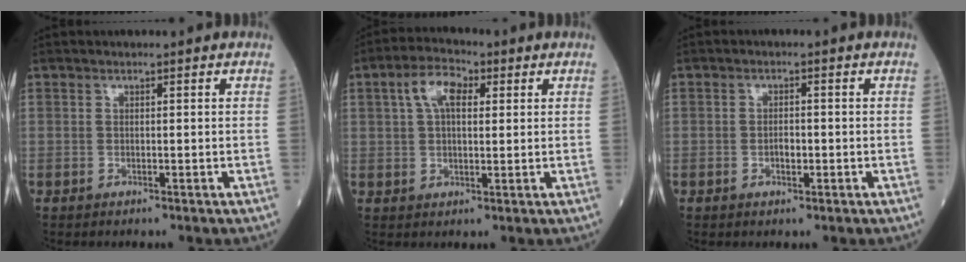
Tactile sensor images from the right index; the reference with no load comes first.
{"total": 6.4, "force": [2.2, 3.2, 5.2], "torque": [-0.103, 0.020, 0.040]}
{"total": 2.0, "force": [-0.5, 1.0, 1.7], "torque": [-0.027, 0.003, -0.007]}